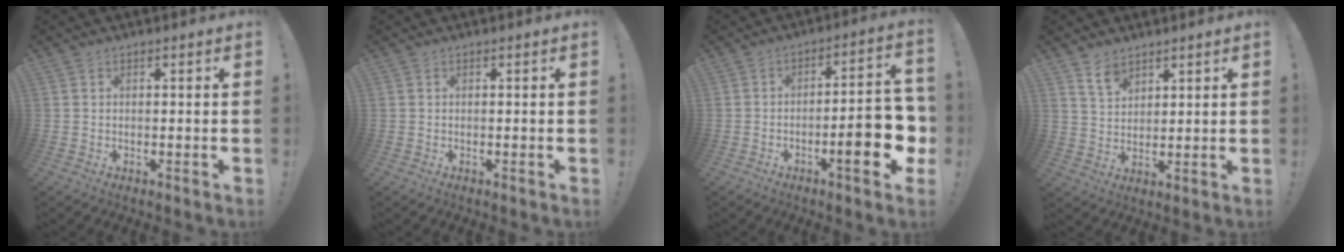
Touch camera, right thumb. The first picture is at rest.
{"total": 0.0}
{"total": 15.1, "force": [-4.1, 3.4, 14.1], "torque": [-0.177, 0.009, -0.059]}
{"total": 5.9, "force": [4.5, 3.1, 2.1], "torque": [-0.037, -0.023, 0.084]}